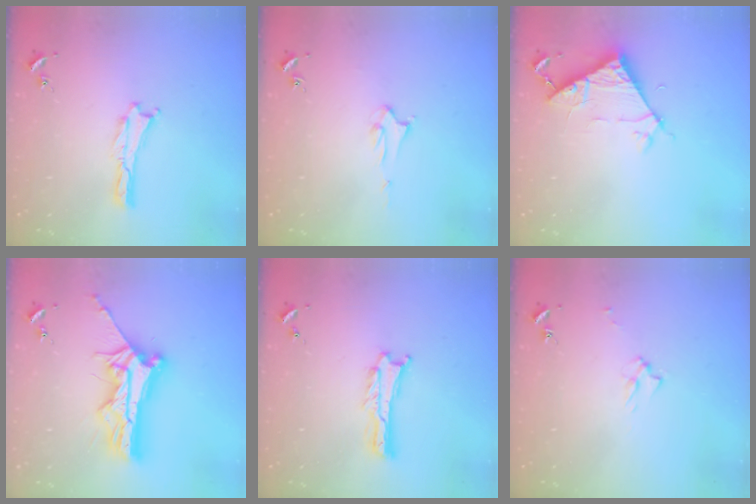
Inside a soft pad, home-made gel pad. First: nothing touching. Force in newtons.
{"total": 1.9, "press": 1.9, "slide": 0.1}
{"total": 6.7, "press": 6.7, "slide": 0.3}
{"total": 10.4, "press": 10.4, "slide": 1.0}
{"total": 0.8, "press": 0.8, "slide": 0.2}
{"total": 2.5, "press": 2.5, "slide": 0.4}